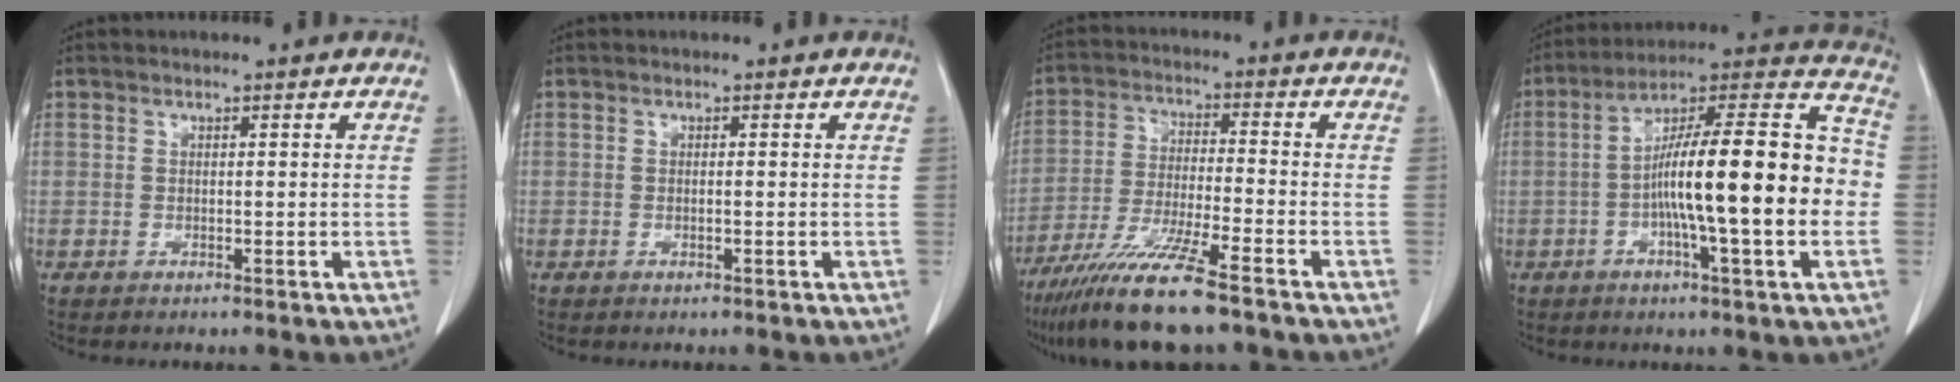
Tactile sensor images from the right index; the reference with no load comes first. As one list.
[{"total": 0.6, "force": [-0.1, 0.1, 0.6], "torque": [-0.014, -0.003, 0.000]}, {"total": 13.0, "force": [-9.3, 0.4, 9.0], "torque": [-0.176, -0.038, -0.165]}, {"total": 20.9, "force": [-2.6, 2.1, 20.7], "torque": [-0.307, 0.024, -0.046]}]